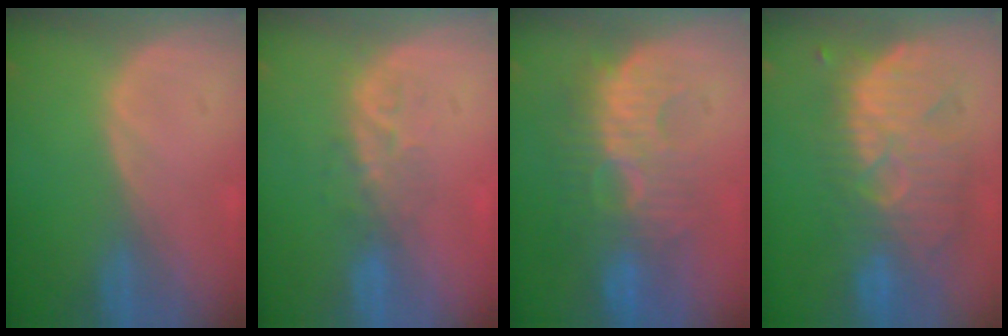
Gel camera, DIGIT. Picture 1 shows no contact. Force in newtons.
{"total": 3.7, "press": 3.6, "slide": 1.2}
{"total": 9.4, "press": 9.2, "slide": 2.0}
{"total": 11.1, "press": 10.6, "slide": 3.2}